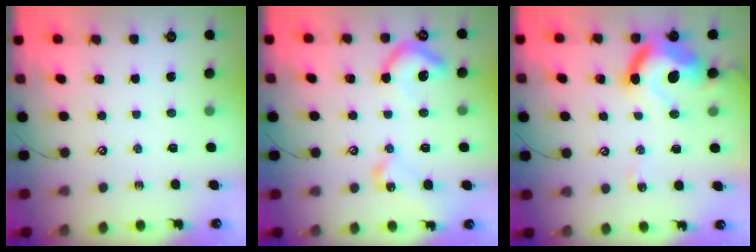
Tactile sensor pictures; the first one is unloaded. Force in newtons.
{"total": 11.3, "press": 11.2, "slide": 1.0}
{"total": 14.2, "press": 14.1, "slide": 1.7}